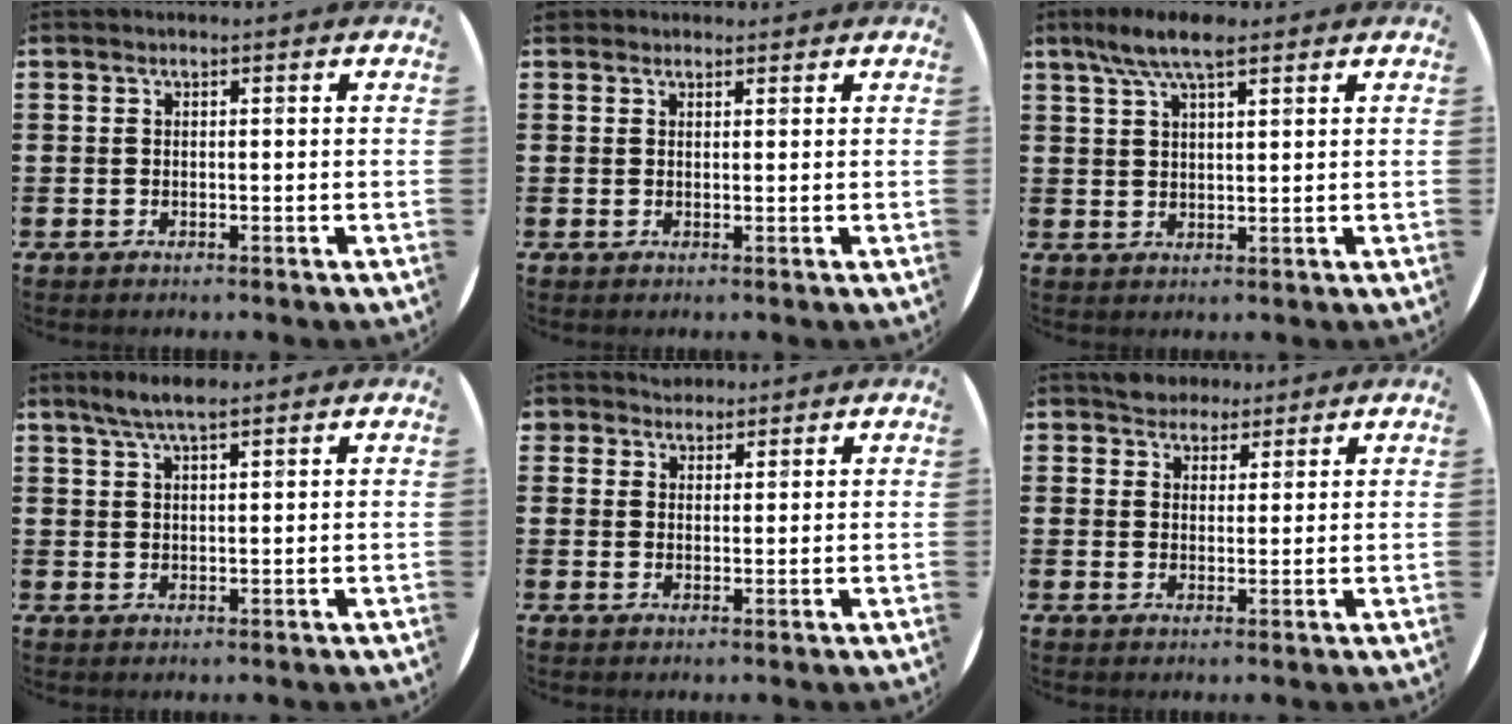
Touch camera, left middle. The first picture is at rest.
{"total": 1.2, "force": [1.1, 0.4, 0.0], "torque": [-0.001, 0.003, 0.022]}
{"total": 6.2, "force": [4.4, 1.7, 4.1], "torque": [-0.082, 0.002, 0.075]}
{"total": 3.8, "force": [3.0, 0.6, 2.2], "torque": [-0.049, 0.002, 0.052]}
{"total": 2.6, "force": [2.4, 1.0, -0.2], "torque": [-0.002, 0.004, 0.048]}
{"total": 3.3, "force": [2.9, 1.5, -0.1], "torque": [0.001, 0.001, 0.055]}